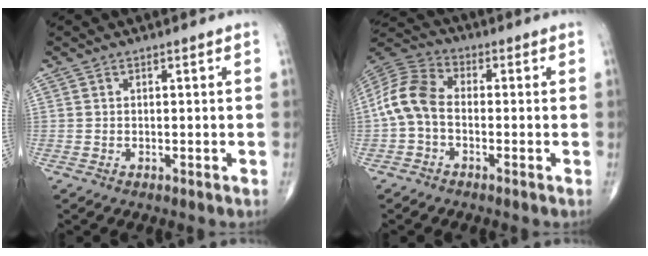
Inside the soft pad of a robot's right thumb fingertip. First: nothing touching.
{"total": 9.2, "force": [-1.3, 5.9, 6.9], "torque": [-0.142, 0.028, -0.041]}